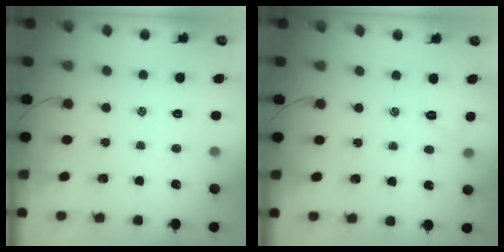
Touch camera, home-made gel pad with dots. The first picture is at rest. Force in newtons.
{"total": 2.1, "press": 2.0, "slide": 0.6}